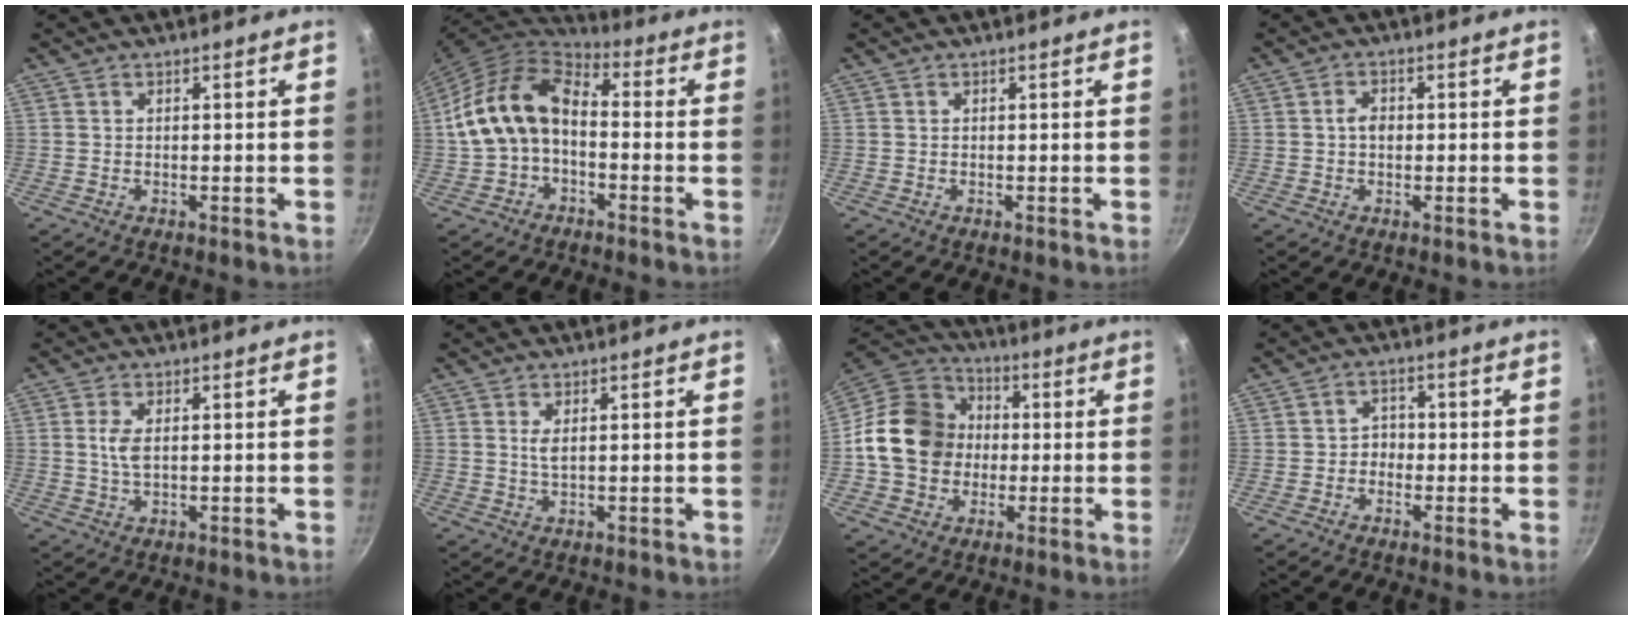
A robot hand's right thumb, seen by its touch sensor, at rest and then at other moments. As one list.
[{"total": 14.1, "force": [-1.2, 9.3, 10.6], "torque": [-0.179, 0.047, -0.031]}, {"total": 0.0}, {"total": 2.5, "force": [-0.1, 1.6, 1.8], "torque": [-0.024, 0.008, -0.003]}, {"total": 3.5, "force": [0.7, 1.7, 3.0], "torque": [-0.063, -0.001, 0.014]}, {"total": 1.9, "force": [0.6, 0.7, 1.6], "torque": [-0.033, -0.005, 0.014]}, {"total": 17.6, "force": [-0.2, 14.9, 9.4], "torque": [-0.141, 0.032, -0.016]}, {"total": 2.8, "force": [-0.8, 2.4, 1.2], "torque": [0.003, 0.014, -0.019]}]